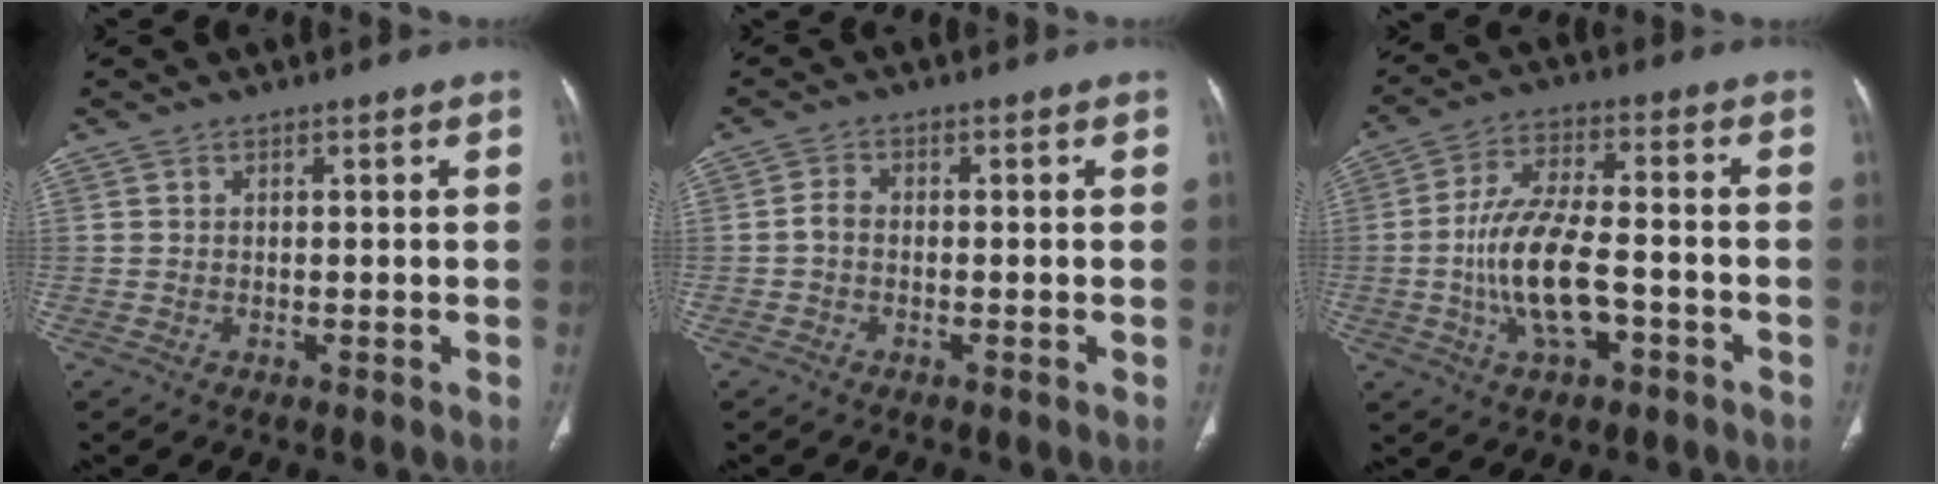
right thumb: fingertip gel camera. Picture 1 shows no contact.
{"total": 1.9, "force": [-0.6, 1.3, 1.4], "torque": [-0.026, 0.005, -0.017]}
{"total": 12.5, "force": [-3.3, 5.6, 10.7], "torque": [-0.209, 0.024, -0.061]}